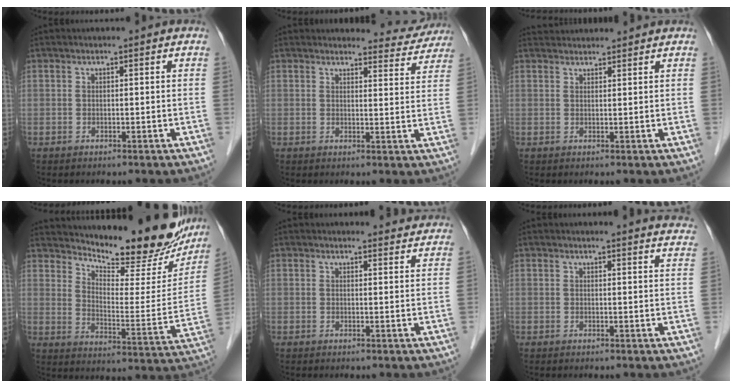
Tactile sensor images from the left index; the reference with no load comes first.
{"total": 6.1, "force": [6.0, 1.1, -0.4], "torque": [0.014, -0.017, 0.054]}
{"total": 4.6, "force": [4.5, 0.5, 0.5], "torque": [-0.011, 0.036, 0.069]}
{"total": 20.9, "force": [18.7, 5.2, 7.7], "torque": [-0.104, -0.053, 0.241]}
{"total": 3.3, "force": [3.3, 0.7, 0.1], "torque": [-0.005, -0.002, 0.030]}
{"total": 10.0, "force": [9.8, 0.8, 1.6], "torque": [0.005, -0.027, 0.080]}